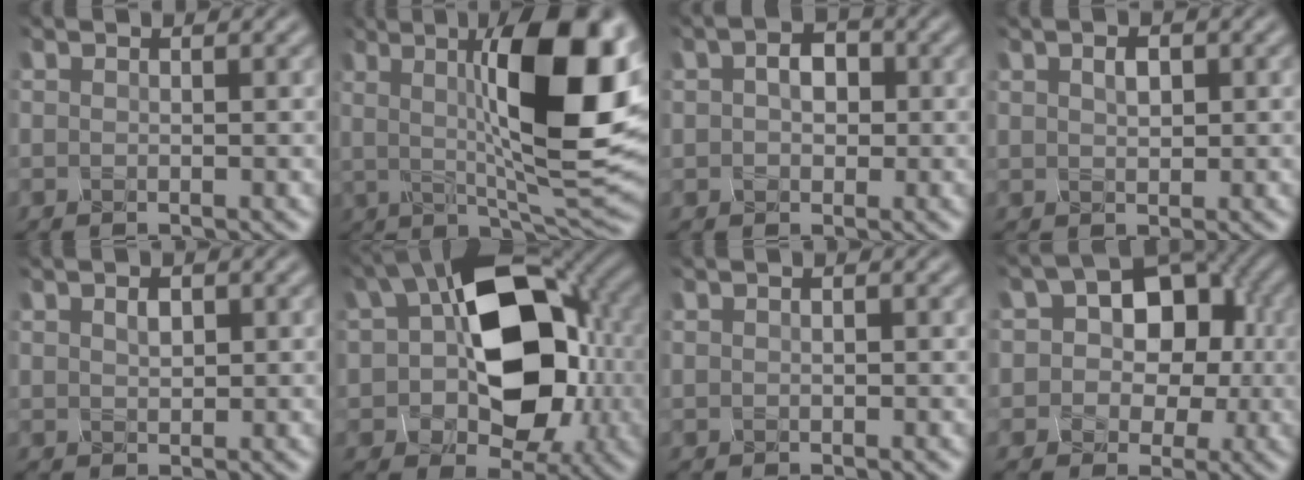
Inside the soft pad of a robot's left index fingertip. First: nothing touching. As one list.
[{"total": 13.8, "force": [1.4, 4.1, 13.1], "torque": [-0.184, 0.003, 0.010]}, {"total": 3.1, "force": [-0.1, 2.3, 2.1], "torque": [-0.037, 0.006, -0.012]}, {"total": 1.7, "force": [0.1, 1.1, 1.3], "torque": [-0.024, 0.002, 0.001]}, {"total": 1.4, "force": [0.1, 0.8, 1.1], "torque": [-0.019, 0.002, 0.004]}, {"total": 14.2, "force": [0.7, 9.1, 10.9], "torque": [-0.151, 0.006, 0.006]}, {"total": 0.0}, {"total": 8.5, "force": [0.6, 6.1, 5.8], "torque": [-0.058, 0.015, -0.014]}]